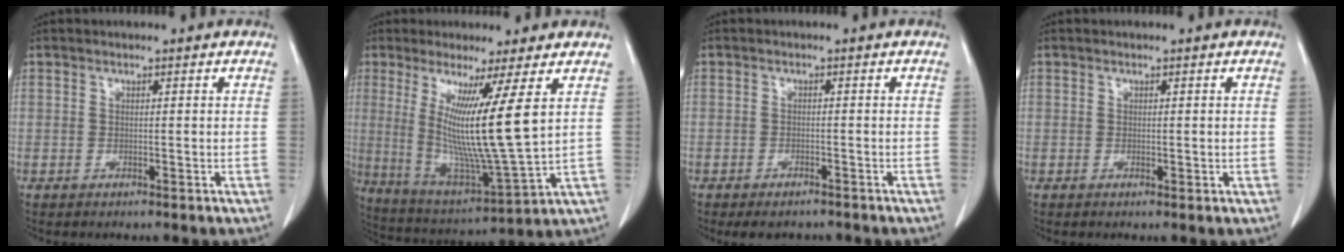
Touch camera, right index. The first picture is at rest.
{"total": 14.3, "force": [3.8, -1.1, 13.7], "torque": [-0.261, -0.043, 0.072]}
{"total": 3.5, "force": [-2.9, 1.5, 1.3], "torque": [-0.013, -0.001, -0.036]}
{"total": 0.6, "force": [0.1, 0.4, 0.5], "torque": [-0.007, -0.002, 0.003]}